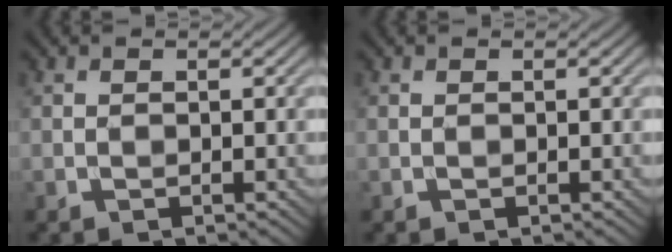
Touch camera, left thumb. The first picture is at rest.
{"total": 0.0}